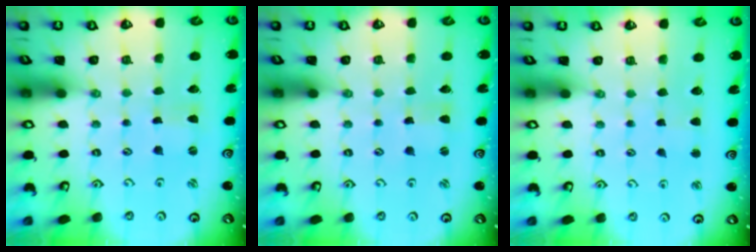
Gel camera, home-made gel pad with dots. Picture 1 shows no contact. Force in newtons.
{"total": 1.0, "press": 0.9, "slide": 0.2}
{"total": 1.5, "press": 1.5, "slide": 0.3}